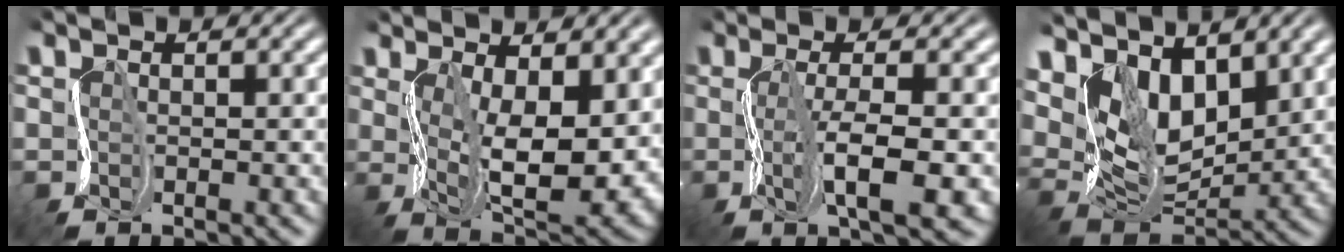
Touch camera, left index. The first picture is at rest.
{"total": 10.6, "force": [1.2, 4.6, 9.5], "torque": [-0.160, -0.014, 0.031]}
{"total": 5.8, "force": [-0.8, 1.3, 5.6], "torque": [-0.097, 0.004, -0.012]}
{"total": 8.1, "force": [4.9, 4.5, 4.7], "torque": [-0.095, -0.005, 0.090]}